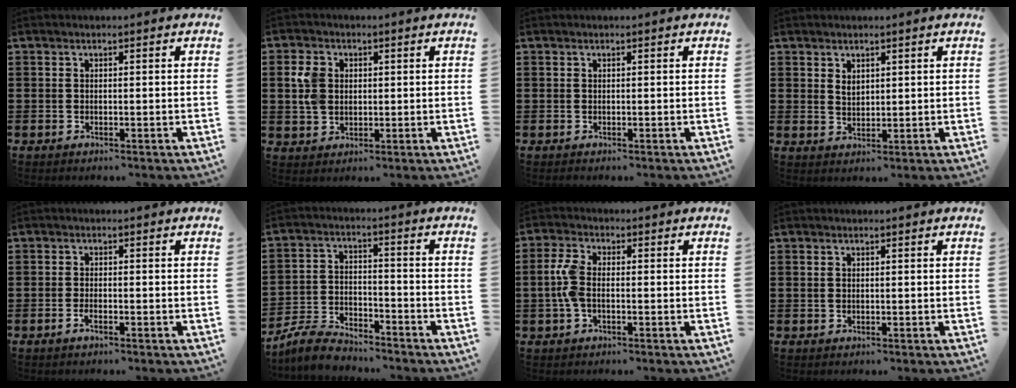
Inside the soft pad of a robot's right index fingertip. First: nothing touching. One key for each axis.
{"total": 4.3, "fx": 0.9, "fy": 3.5, "fz": 2.3, "tx": -0.063, "ty": 0.012, "tz": 0.012}
{"total": 0.0}
{"total": 1.8, "fx": 1.3, "fy": 1.1, "fz": 0.8, "tx": -0.018, "ty": 0.003, "tz": 0.024}
{"total": 1.3, "fx": -0.9, "fy": 0.2, "fz": 0.9, "tx": -0.018, "ty": -0.004, "tz": -0.016}
{"total": 5.6, "fx": -5.3, "fy": 1.2, "fz": 1.1, "tx": -0.033, "ty": 0.009, "tz": -0.107}
{"total": 4.5, "fx": -0.6, "fy": 2.2, "fz": 3.9, "tx": -0.099, "ty": -0.003, "tz": -0.018}
{"total": 0.5, "fx": 0.2, "fy": 0.4, "fz": 0.2, "tx": -0.003, "ty": 0.003, "tz": 0.005}